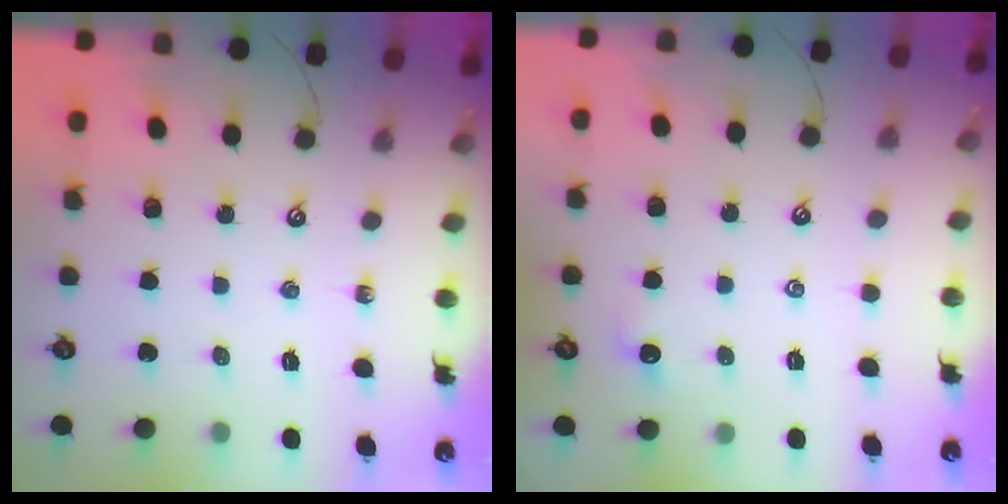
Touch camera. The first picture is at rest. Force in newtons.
{"total": 1.6, "press": 1.6, "slide": 0.4}